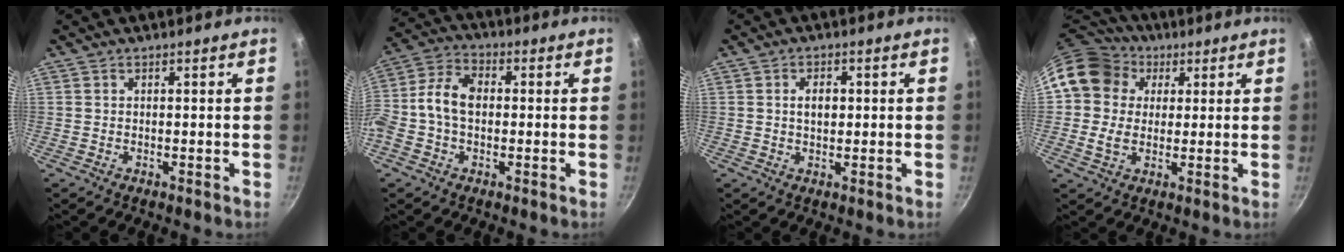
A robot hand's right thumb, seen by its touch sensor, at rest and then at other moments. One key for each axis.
{"total": 9.4, "fx": -0.3, "fy": 6.5, "fz": 6.9, "tx": -0.122, "ty": 0.031, "tz": -0.025}
{"total": 3.2, "fx": 0.4, "fy": 2.2, "fz": 2.4, "tx": -0.028, "ty": 0.003, "tz": 0.005}
{"total": 13.6, "fx": 4.4, "fy": 11.3, "fz": 6.1, "tx": -0.097, "ty": 0.012, "tz": 0.063}